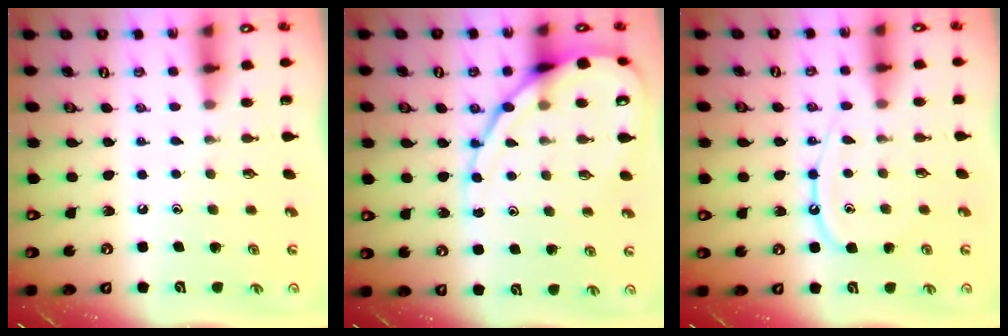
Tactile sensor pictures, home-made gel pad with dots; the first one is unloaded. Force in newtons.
{"total": 13.0, "press": 13.0, "slide": 1.3}
{"total": 10.7, "press": 10.7, "slide": 0.6}